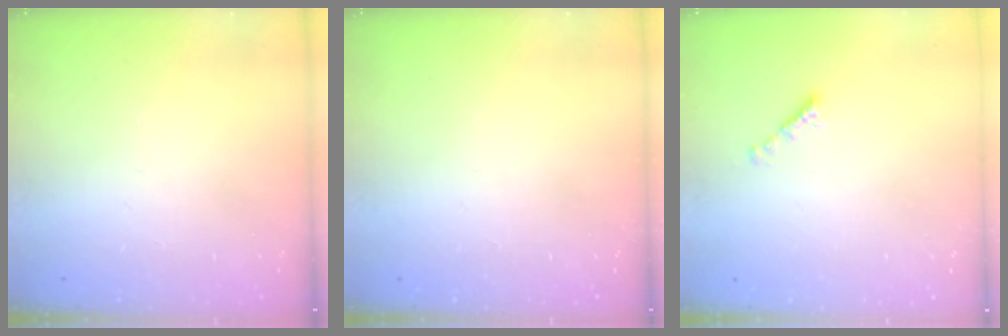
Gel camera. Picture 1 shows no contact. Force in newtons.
{"total": 0.0}
{"total": 2.2, "press": 2.1, "slide": 0.7}